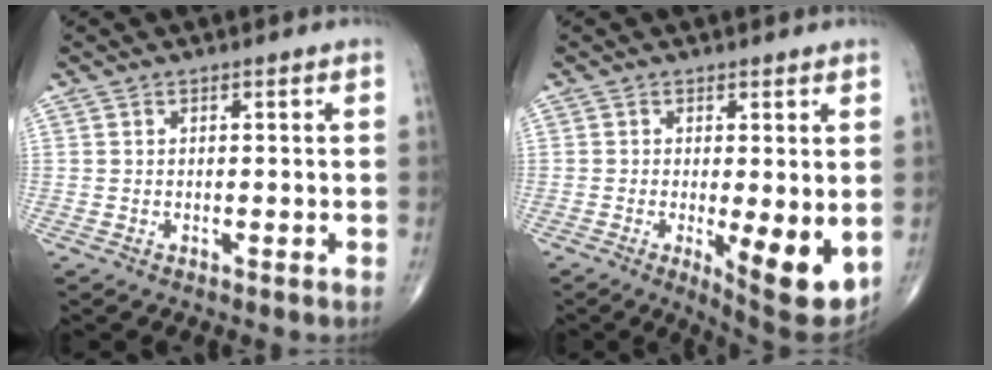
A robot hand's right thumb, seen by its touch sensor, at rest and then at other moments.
{"total": 10.0, "force": [-1.7, 3.1, 9.3], "torque": [-0.125, -0.026, -0.017]}